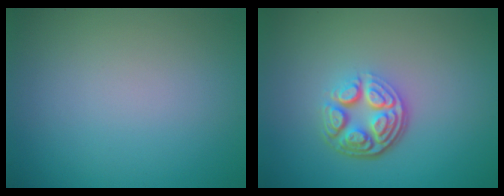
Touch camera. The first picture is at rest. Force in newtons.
{"total": 4.9, "press": 3.4, "slide": 3.5}